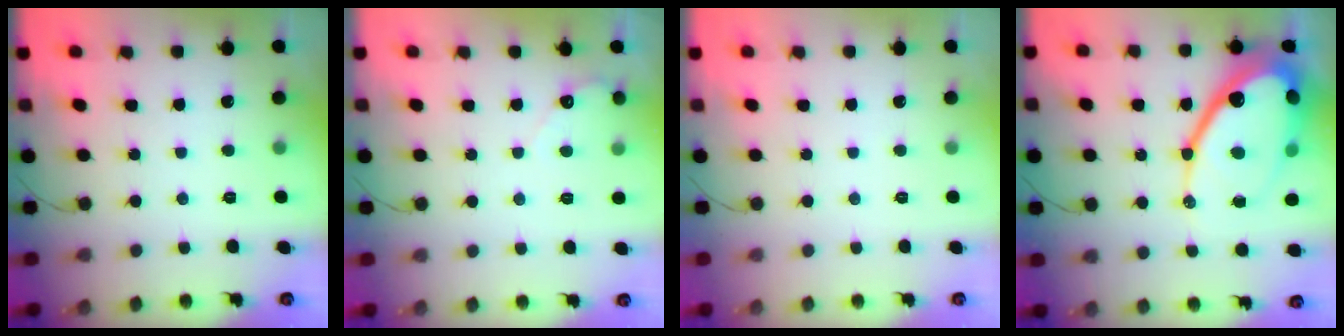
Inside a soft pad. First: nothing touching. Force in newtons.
{"total": 2.2, "press": 2.2, "slide": 0.1}
{"total": 0.0}
{"total": 25.5, "press": 25.4, "slide": 2.3}